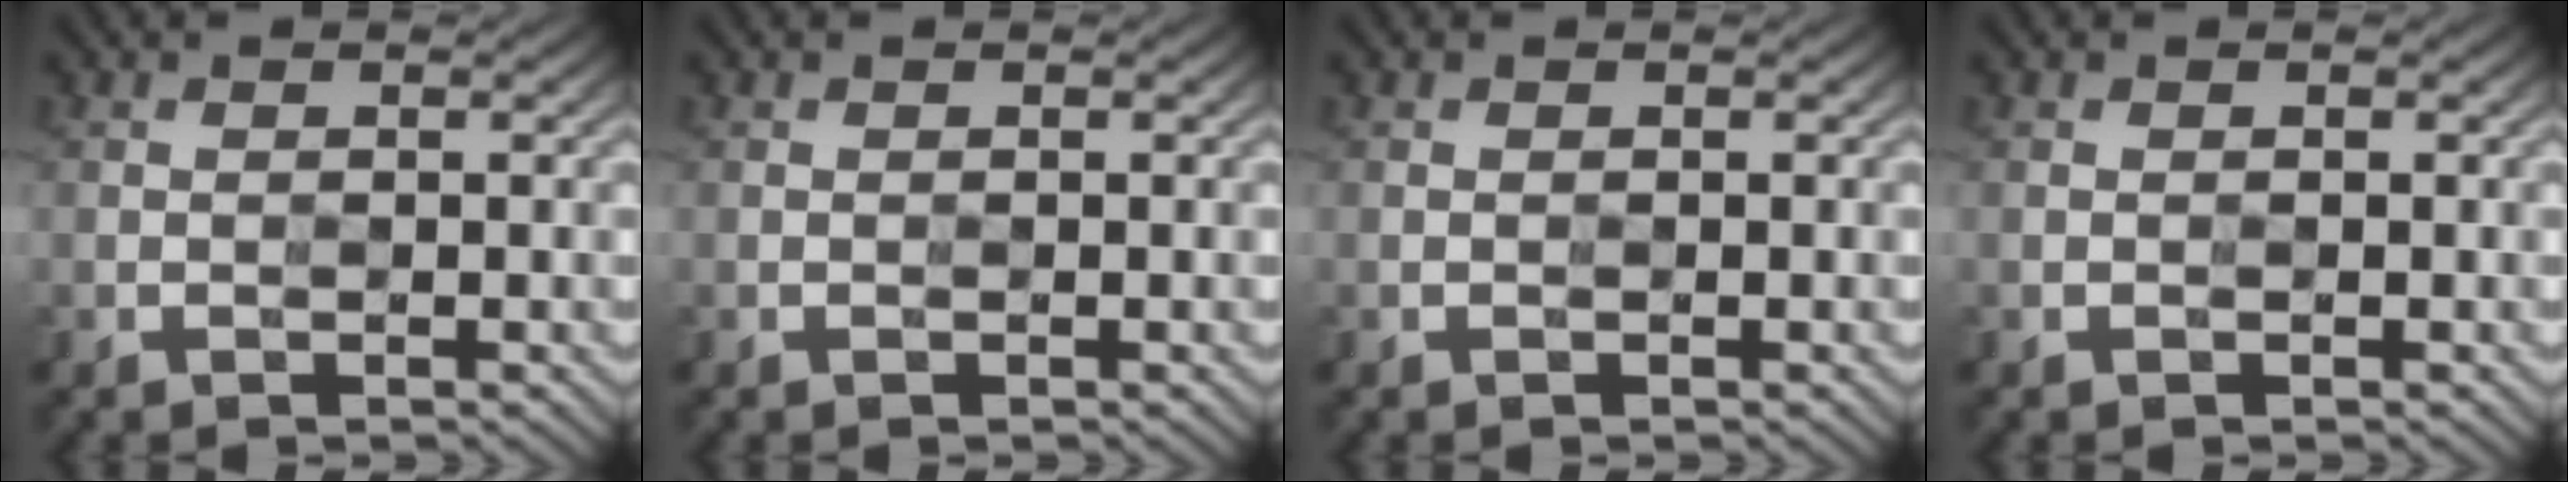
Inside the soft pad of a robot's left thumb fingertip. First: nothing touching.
{"total": 0.0}
{"total": 0.0}
{"total": 0.0}